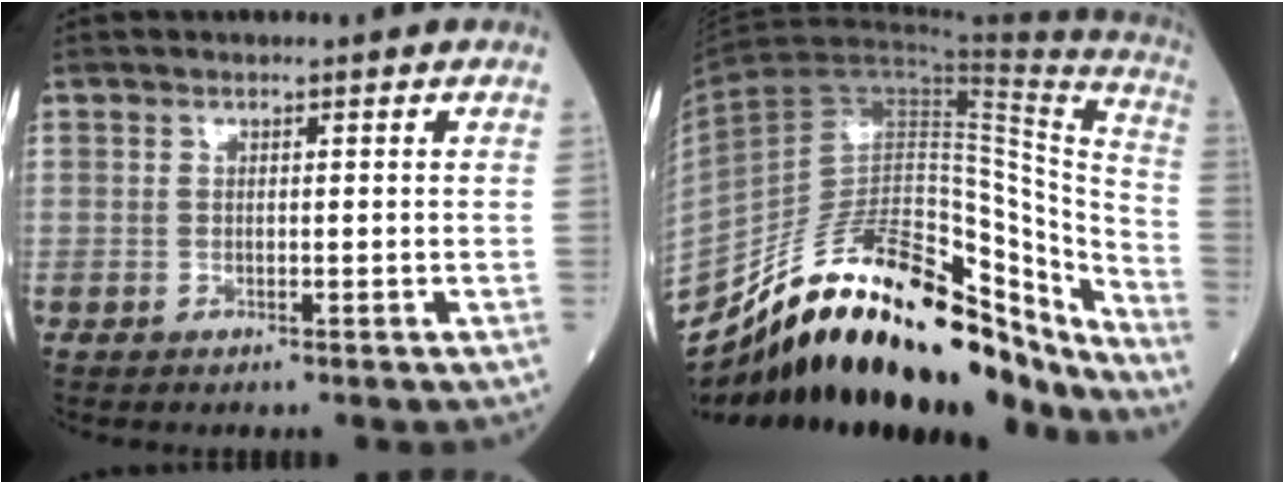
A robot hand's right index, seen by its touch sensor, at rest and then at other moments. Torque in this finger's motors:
{"motor_torque": [0.99, -1.15, 1.05, 0.21]}